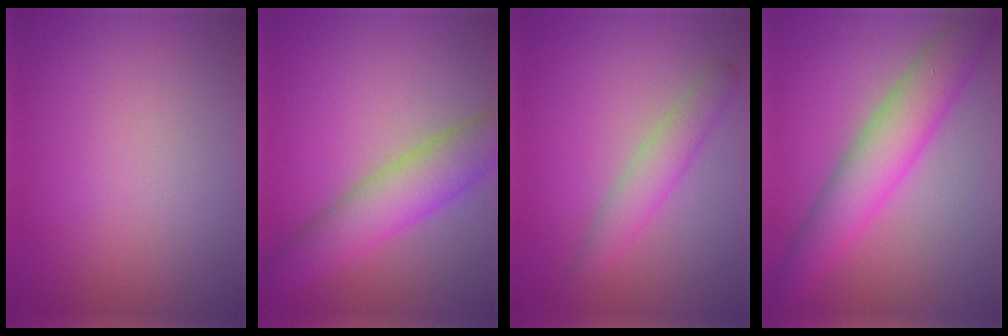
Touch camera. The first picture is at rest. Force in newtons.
{"total": 6.2, "press": 6.2, "slide": 0.2}
{"total": 2.7, "press": 2.7, "slide": 0.0}
{"total": 6.0, "press": 6.0, "slide": 0.2}